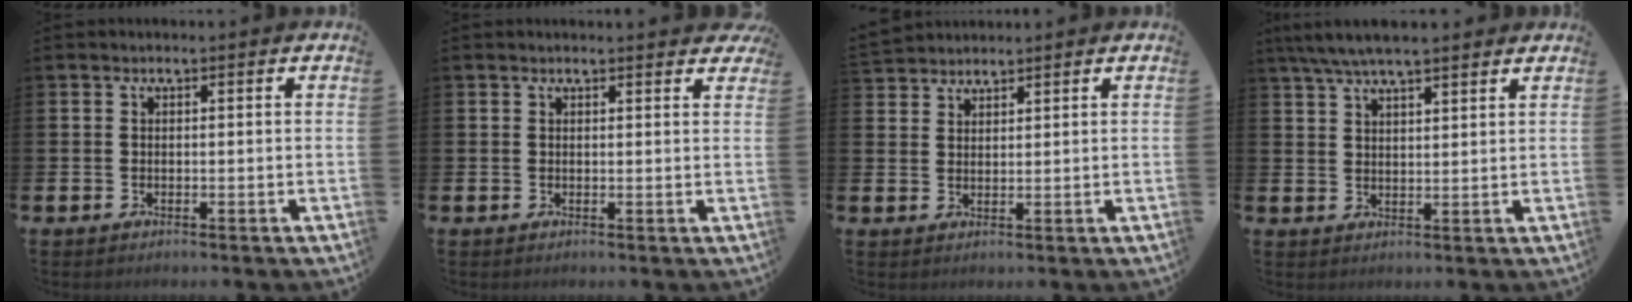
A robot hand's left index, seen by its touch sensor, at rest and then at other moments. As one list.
[{"total": 1.0, "force": [1.0, 0.2, 0.0], "torque": [0.011, -0.004, 0.016]}, {"total": 2.7, "force": [2.6, 0.5, -0.5], "torque": [0.008, -0.010, 0.049]}, {"total": 5.9, "force": [5.2, 1.0, 2.5], "torque": [-0.055, -0.012, 0.095]}]